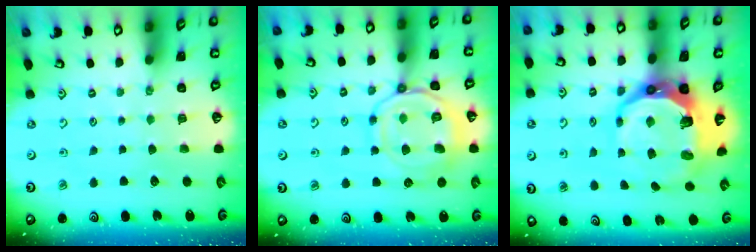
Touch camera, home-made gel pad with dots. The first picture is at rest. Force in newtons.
{"total": 14.8, "press": 14.8, "slide": 1.4}
{"total": 15.4, "press": 14.5, "slide": 5.4}